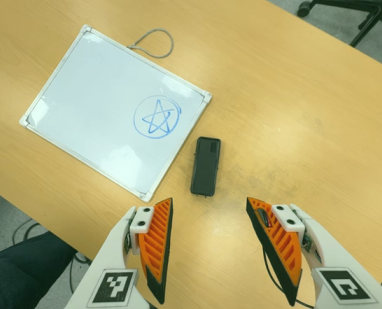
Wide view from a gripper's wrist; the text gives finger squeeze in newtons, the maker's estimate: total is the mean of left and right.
{"total": 0.0}